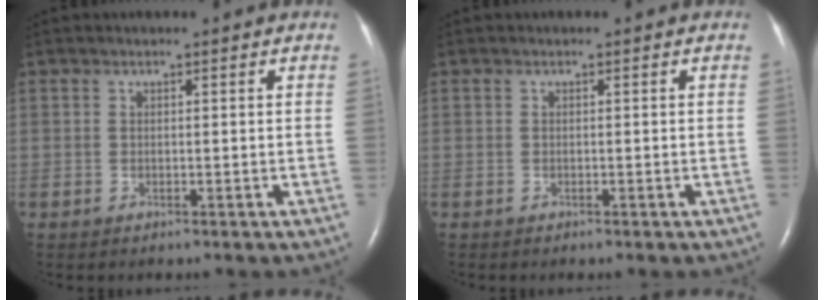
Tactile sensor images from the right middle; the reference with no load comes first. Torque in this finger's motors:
{"motor_torque": [-0.20, -0.17, -0.03, 0.02]}